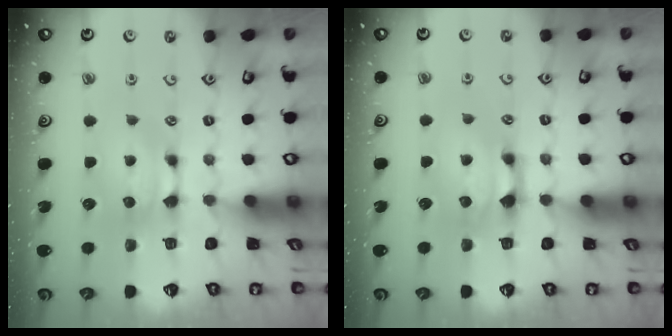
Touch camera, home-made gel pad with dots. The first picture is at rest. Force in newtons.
{"total": 1.6, "press": 0.9, "slide": 1.3}